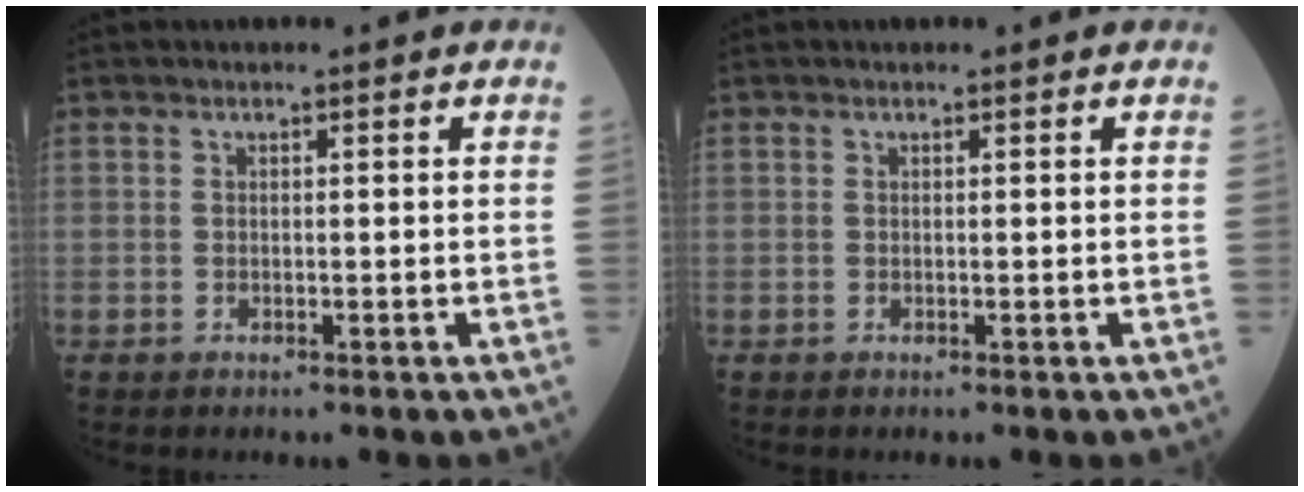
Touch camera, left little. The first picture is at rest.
{"total": 0.0}